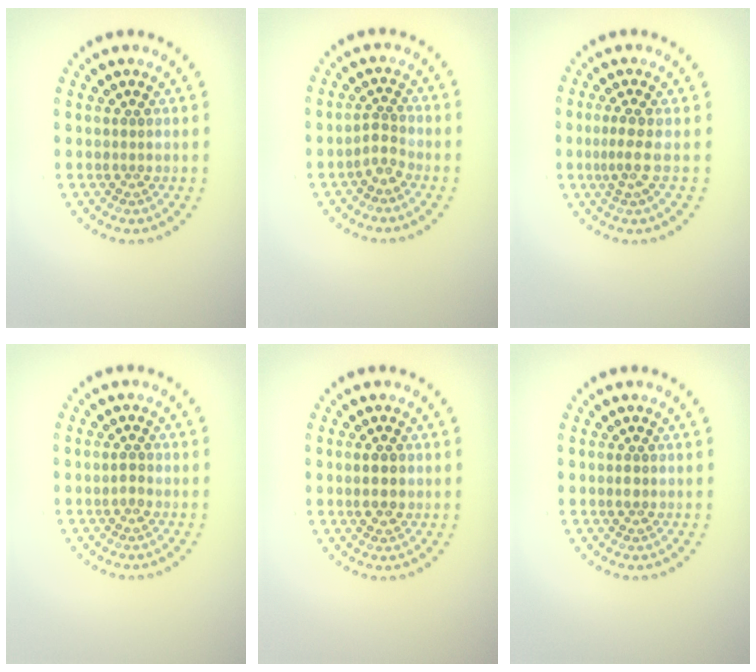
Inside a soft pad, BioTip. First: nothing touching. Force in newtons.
{"total": 1.8, "press": 1.2, "slide": 1.3}
{"total": 2.2, "press": 1.4, "slide": 1.6}
{"total": 0.9, "press": 0.9, "slide": 0.1}
{"total": 2.0, "press": 1.9, "slide": 0.2}
{"total": 0.6, "press": 0.6, "slide": 0.2}